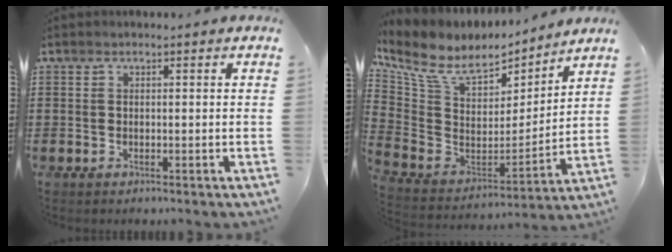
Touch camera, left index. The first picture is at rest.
{"total": 9.1, "force": [6.3, 4.7, 4.5], "torque": [-0.122, -0.038, 0.113]}